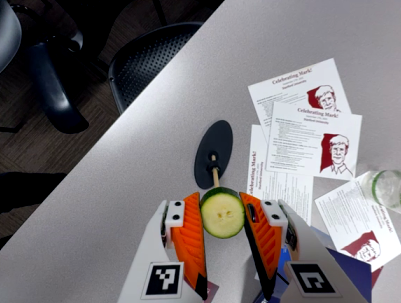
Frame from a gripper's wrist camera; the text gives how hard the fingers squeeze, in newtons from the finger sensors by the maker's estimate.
{"total": 9.2, "left": 8.9, "right": 9.6}